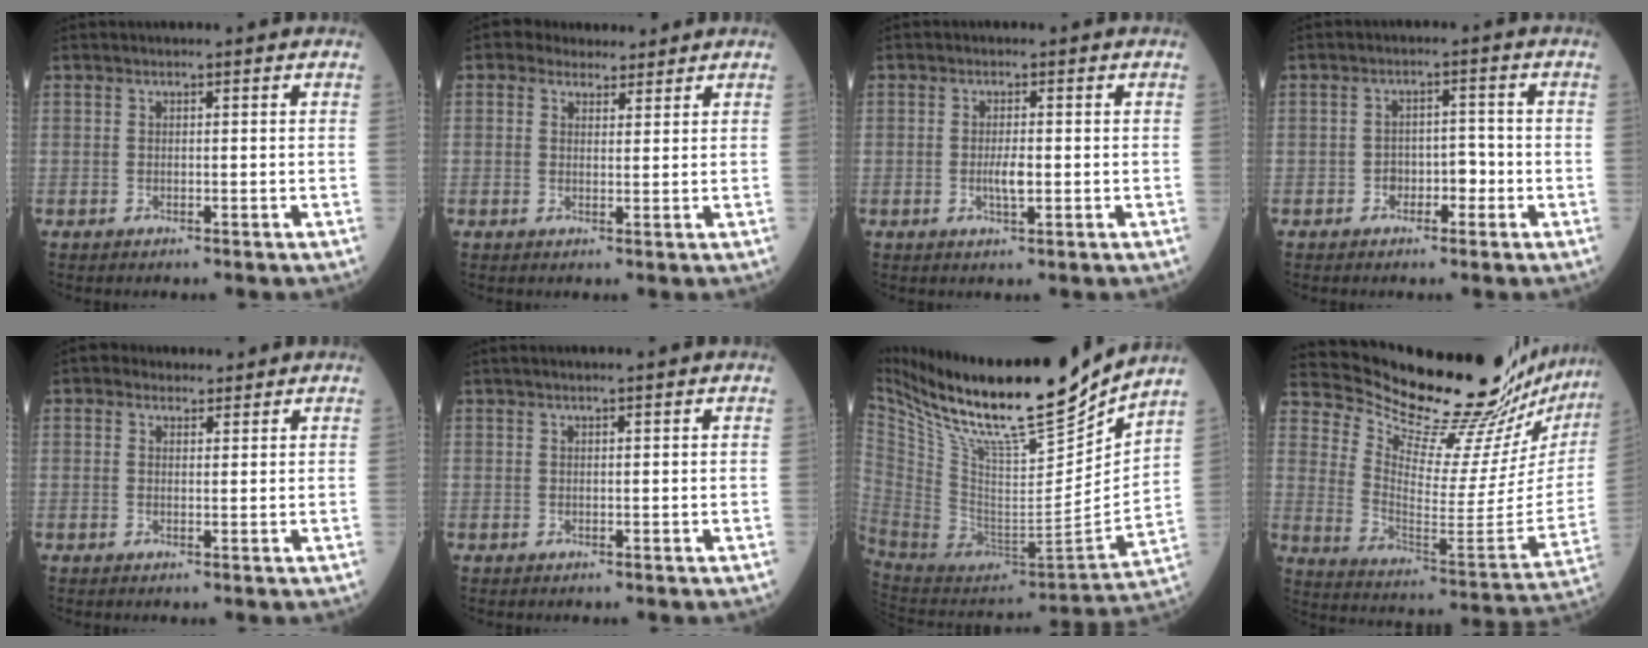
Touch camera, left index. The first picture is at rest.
{"total": 4.1, "force": [3.3, 2.3, 0.8], "torque": [-0.006, 0.013, 0.049]}
{"total": 2.5, "force": [-0.5, 0.6, 2.4], "torque": [-0.050, -0.003, -0.008]}
{"total": 3.2, "force": [-1.5, 1.9, 2.1], "torque": [-0.026, 0.012, -0.026]}
{"total": 2.5, "force": [1.9, 1.6, 0.4], "torque": [-0.008, 0.012, 0.026]}
{"total": 1.9, "force": [1.5, -0.1, 1.2], "torque": [-0.015, 0.014, 0.024]}
{"total": 25.2, "force": [20.0, 3.3, 15.0], "torque": [-0.275, -0.025, 0.349]}
{"total": 25.7, "force": [24.2, 2.7, 8.3], "torque": [-0.145, -0.131, 0.326]}